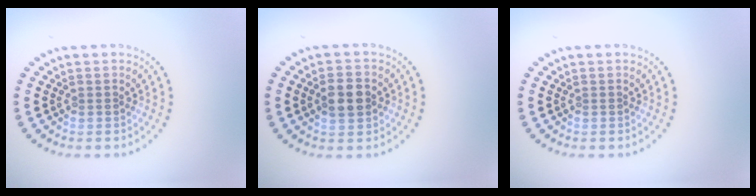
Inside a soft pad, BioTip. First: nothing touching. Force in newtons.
{"total": 3.3, "press": 3.3, "slide": 0.1}
{"total": 0.0}